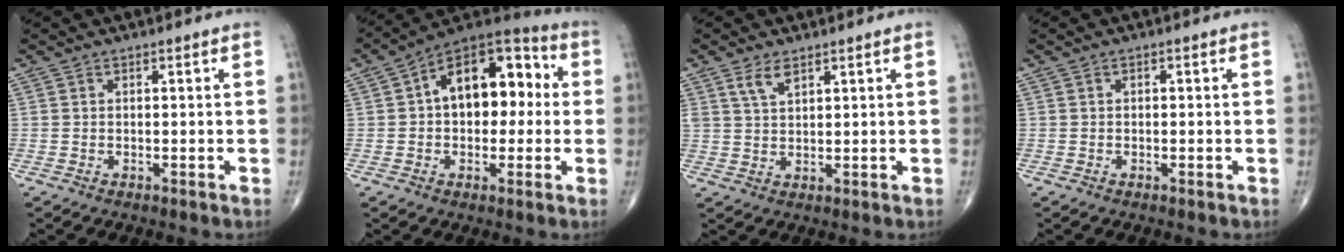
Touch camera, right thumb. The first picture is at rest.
{"total": 16.7, "force": [2.0, 10.1, 13.2], "torque": [-0.156, 0.045, 0.020]}
{"total": 3.5, "force": [2.3, 1.5, 2.2], "torque": [-0.039, -0.009, 0.049]}
{"total": 0.5, "force": [0.1, 0.3, 0.5], "torque": [-0.006, 0.001, 0.000]}